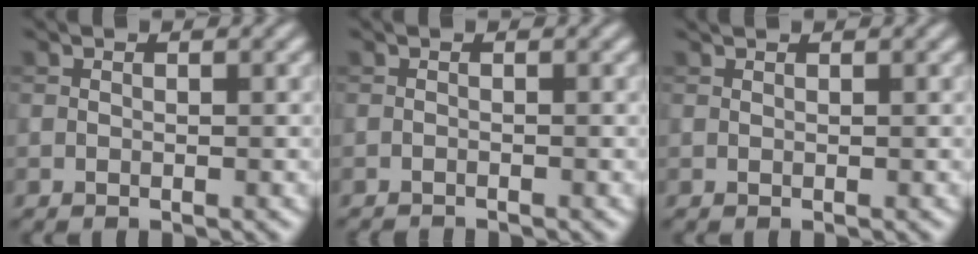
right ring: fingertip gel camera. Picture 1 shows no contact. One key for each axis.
{"total": 1.1, "fx": -1.1, "fy": 0.1, "fz": 0.1, "tx": 0.003, "ty": -0.006, "tz": -0.019}
{"total": 0.6, "fx": 0.6, "fy": 0.0, "fz": 0.1, "tx": -0.004, "ty": -0.002, "tz": 0.005}